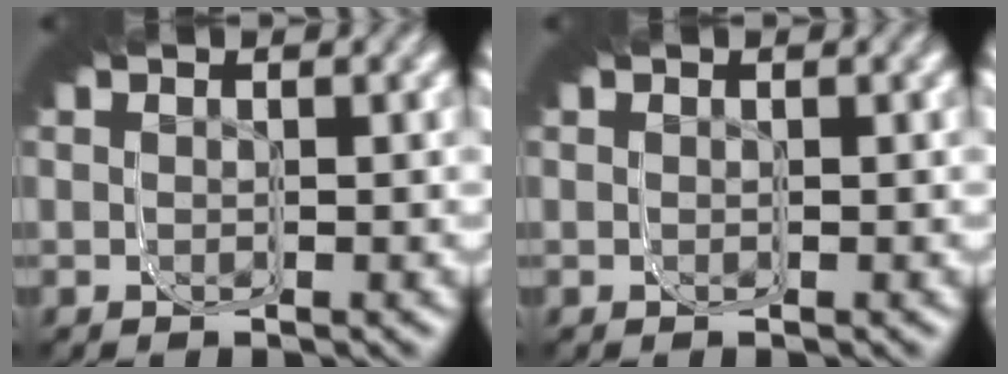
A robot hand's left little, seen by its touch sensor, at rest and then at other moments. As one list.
[{"total": 0.0}]